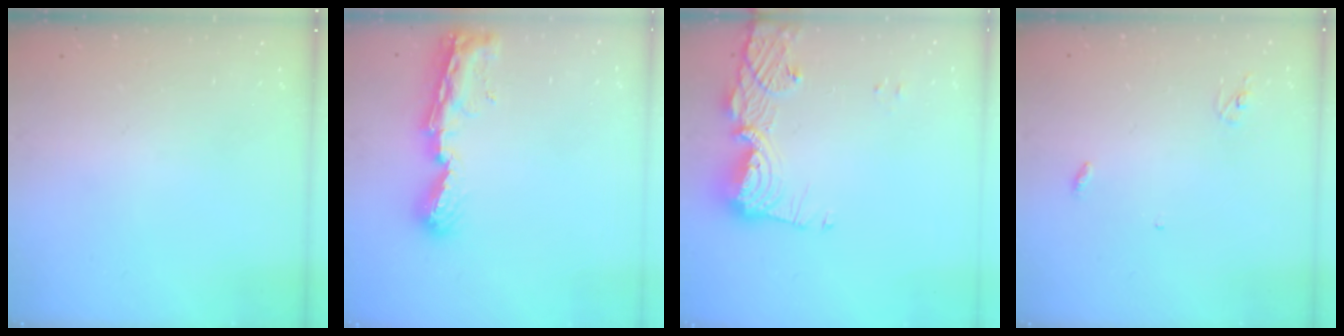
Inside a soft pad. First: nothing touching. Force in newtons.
{"total": 9.3, "press": 9.3, "slide": 1.0}
{"total": 12.7, "press": 12.6, "slide": 1.2}
{"total": 3.0, "press": 2.9, "slide": 0.2}